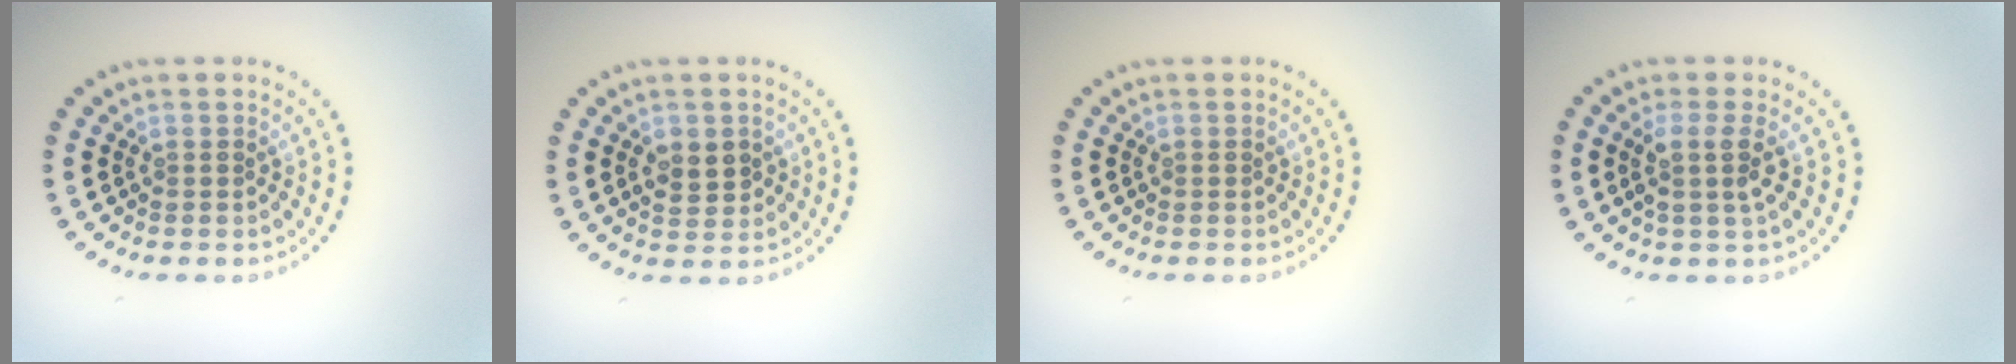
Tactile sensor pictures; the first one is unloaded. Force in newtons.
{"total": 2.4, "press": 2.3, "slide": 0.4}
{"total": 0.0}
{"total": 2.1, "press": 1.7, "slide": 1.3}